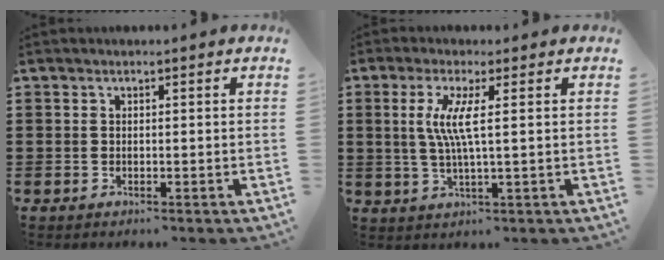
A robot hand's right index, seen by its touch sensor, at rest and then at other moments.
{"total": 5.6, "force": [0.9, 0.2, 5.5], "torque": [-0.121, -0.012, 0.007]}